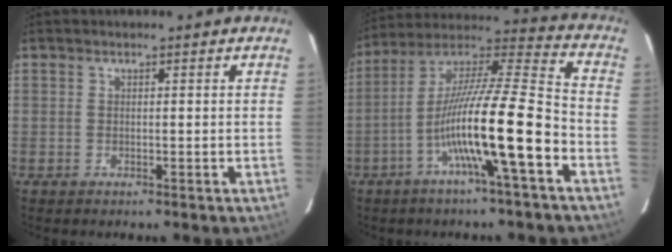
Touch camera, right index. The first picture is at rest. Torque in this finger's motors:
{"motor_torque": [1.55, -0.59, 1.05, 0.21]}